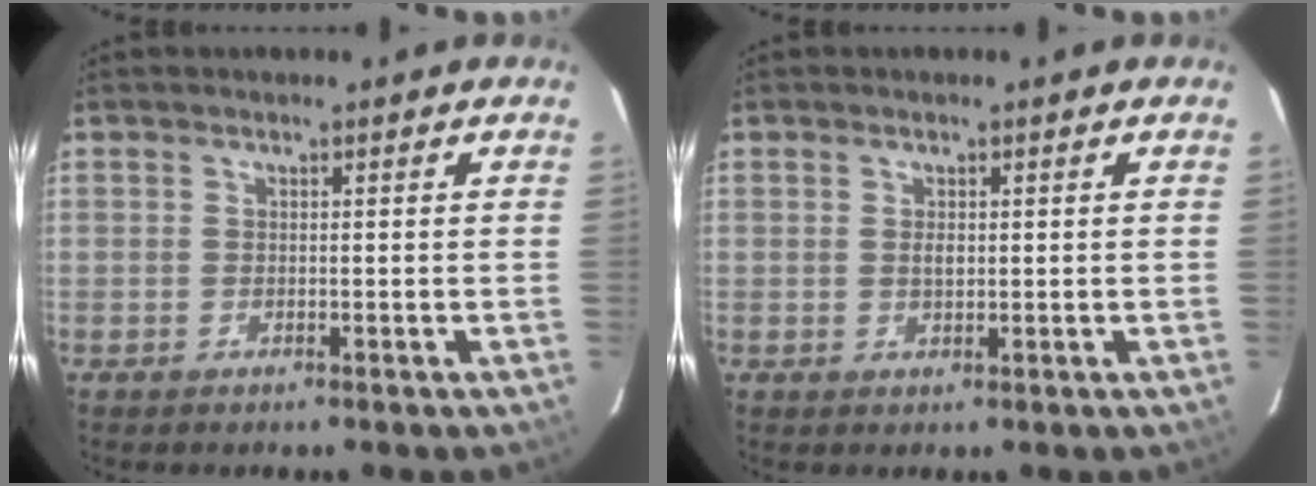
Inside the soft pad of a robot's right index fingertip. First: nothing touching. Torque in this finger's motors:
{"motor_torque": [0.35, -0.14, 0.27, 0.04]}